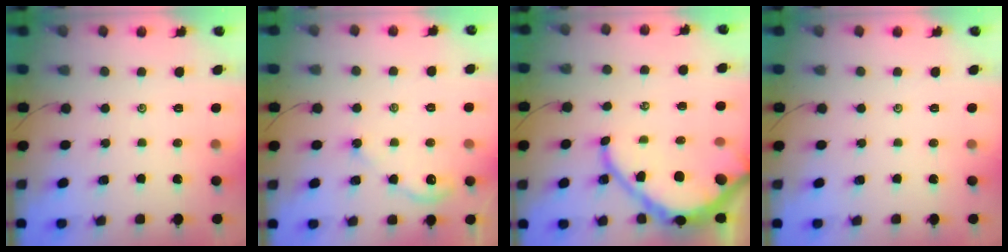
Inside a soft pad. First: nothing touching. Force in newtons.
{"total": 4.4, "press": 4.3, "slide": 0.7}
{"total": 14.0, "press": 14.0, "slide": 1.5}
{"total": 0.0}